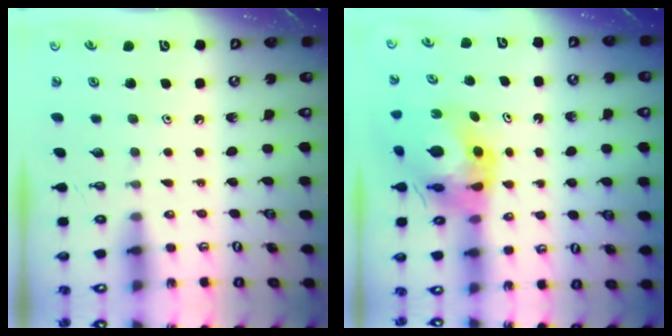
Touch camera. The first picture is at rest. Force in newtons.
{"total": 9.1, "press": 9.1, "slide": 0.9}